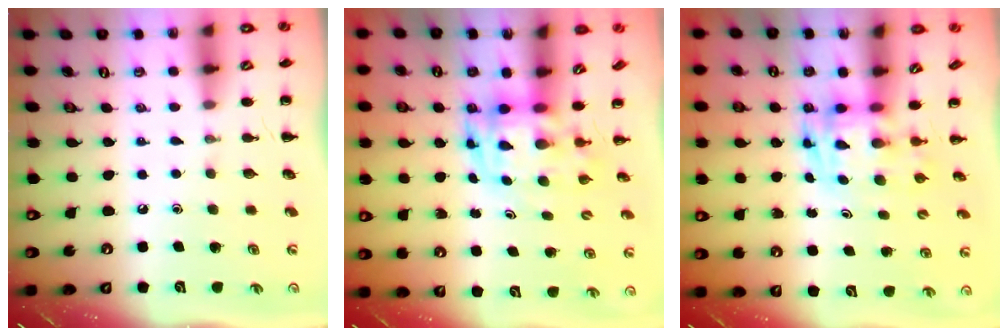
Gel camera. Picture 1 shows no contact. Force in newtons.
{"total": 3.5, "press": 3.4, "slide": 0.7}
{"total": 3.6, "press": 3.5, "slide": 0.6}